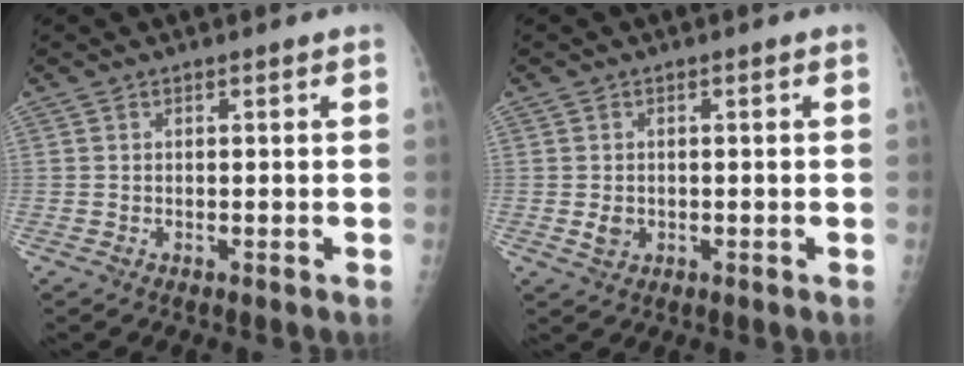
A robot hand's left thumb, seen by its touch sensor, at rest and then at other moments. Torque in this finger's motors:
{"motor_torque": [-0.31, 0.10, -0.01, -0.06, 0.01]}